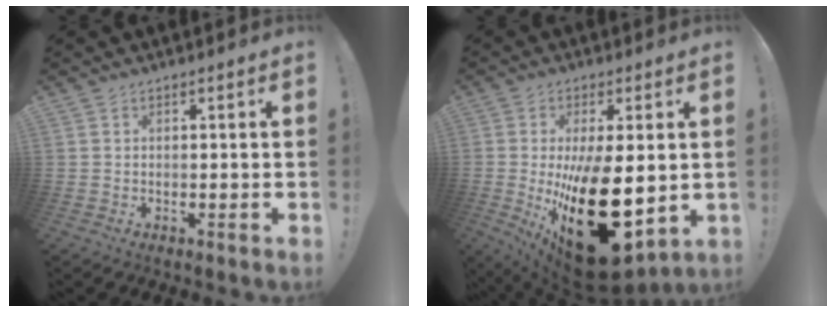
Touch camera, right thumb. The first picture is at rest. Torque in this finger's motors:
{"motor_torque": [0.77, 1.98, 2.77, 0.00, 0.97]}